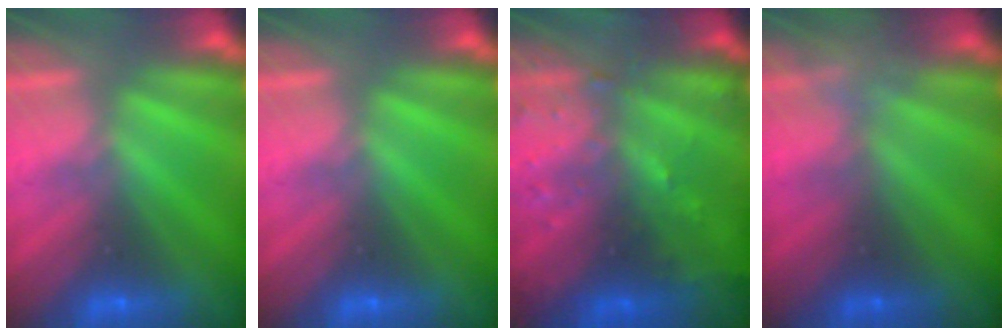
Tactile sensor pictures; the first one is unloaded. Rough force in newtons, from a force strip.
{"total": 0.0}
{"total": 6.5}
{"total": 2.3}